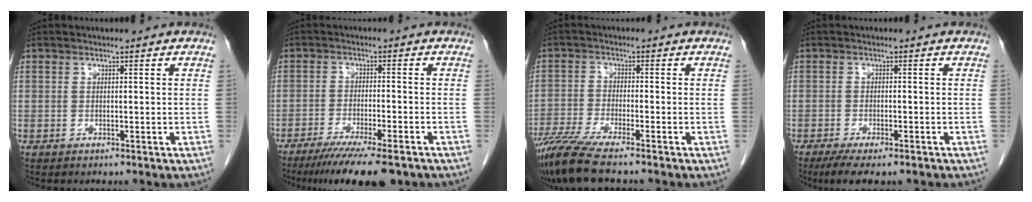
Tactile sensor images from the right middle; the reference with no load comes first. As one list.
[{"total": 12.6, "force": [-9.8, 1.3, 7.7], "torque": [-0.114, -0.028, -0.152]}, {"total": 8.3, "force": [-6.8, 0.0, 4.8], "torque": [-0.088, -0.023, -0.121]}, {"total": 7.3, "force": [-5.6, 1.8, 4.4], "torque": [-0.063, -0.013, -0.086]}]